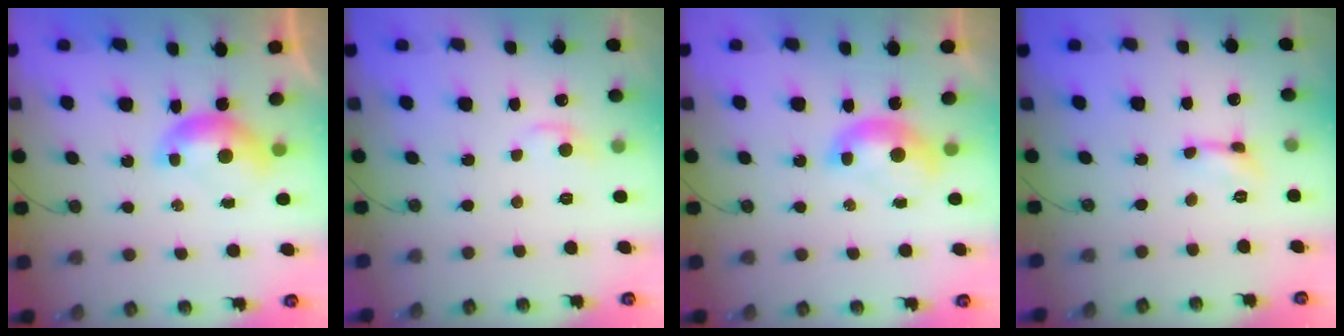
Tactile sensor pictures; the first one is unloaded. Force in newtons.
{"total": 0.8, "press": 0.1, "slide": 0.8}
{"total": 1.2, "press": 1.2, "slide": 0.3}
{"total": 1.4, "press": 1.4, "slide": 0.2}